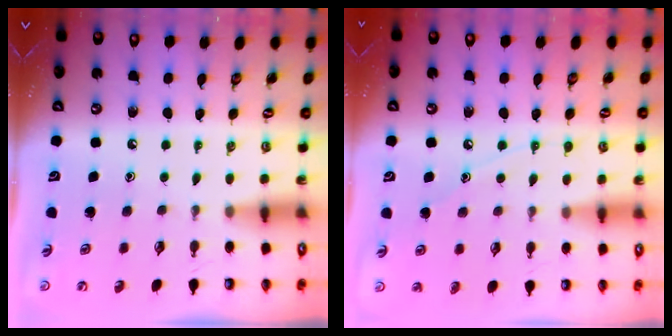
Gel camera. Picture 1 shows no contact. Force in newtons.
{"total": 7.6, "press": 7.6, "slide": 0.6}